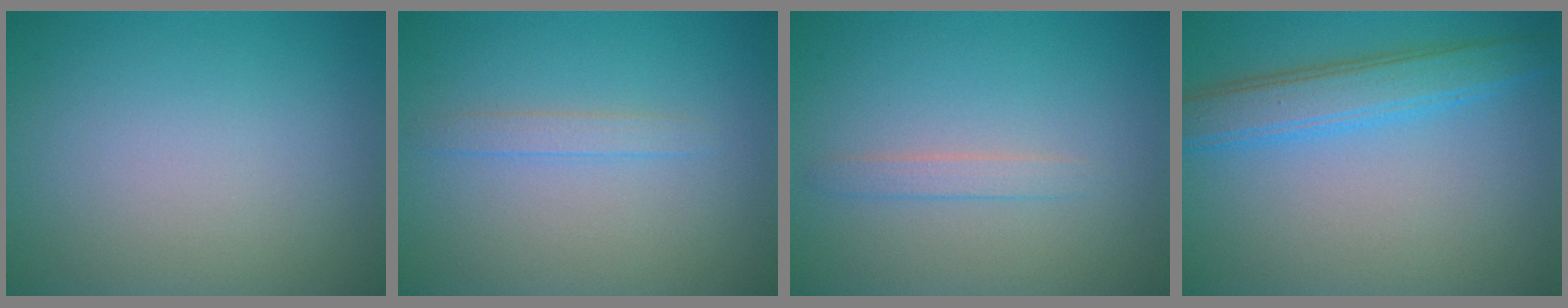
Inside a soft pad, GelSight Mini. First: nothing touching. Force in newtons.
{"total": 1.2, "press": 1.2, "slide": 0.2}
{"total": 1.2, "press": 1.2, "slide": 0.1}
{"total": 4.3, "press": 4.3, "slide": 0.1}